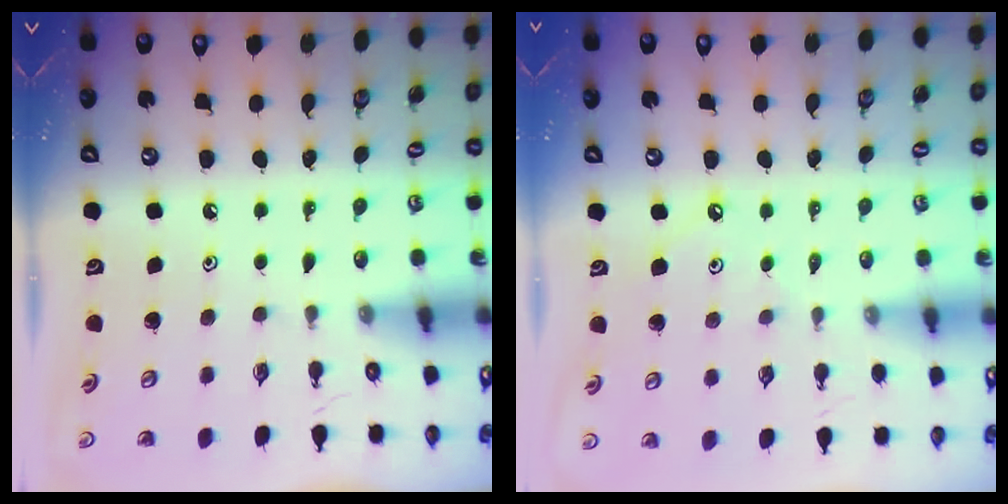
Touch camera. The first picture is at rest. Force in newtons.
{"total": 3.0, "press": 2.9, "slide": 0.4}